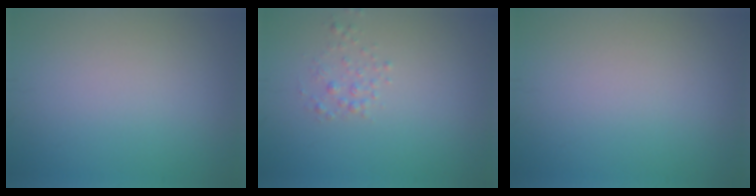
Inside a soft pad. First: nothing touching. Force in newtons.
{"total": 1.1, "press": 1.1, "slide": 0.1}
{"total": 0.0}